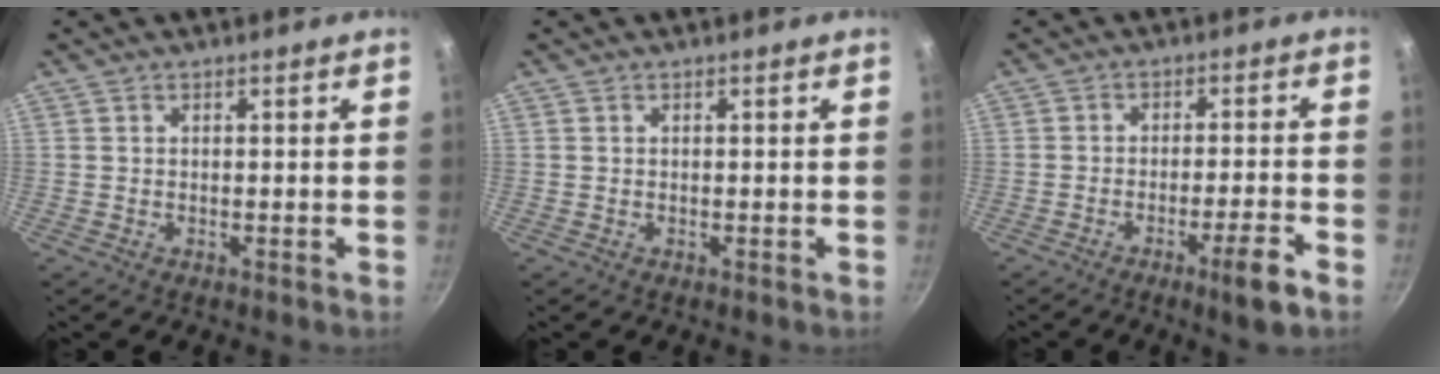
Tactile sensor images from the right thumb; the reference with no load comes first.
{"total": 0.0}
{"total": 6.6, "force": [-3.6, 0.4, 5.5], "torque": [-0.084, 0.024, -0.052]}